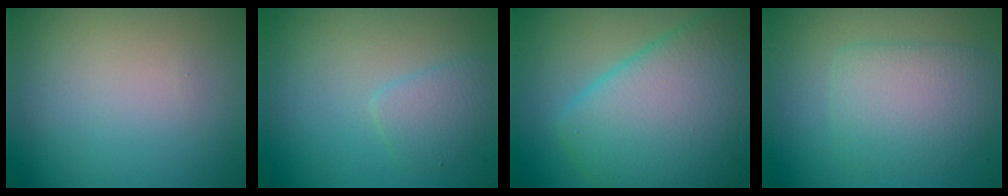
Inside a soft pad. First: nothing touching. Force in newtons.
{"total": 1.9, "press": 1.9, "slide": 0.0}
{"total": 10.4, "press": 10.4, "slide": 0.3}
{"total": 4.4, "press": 4.4, "slide": 0.4}